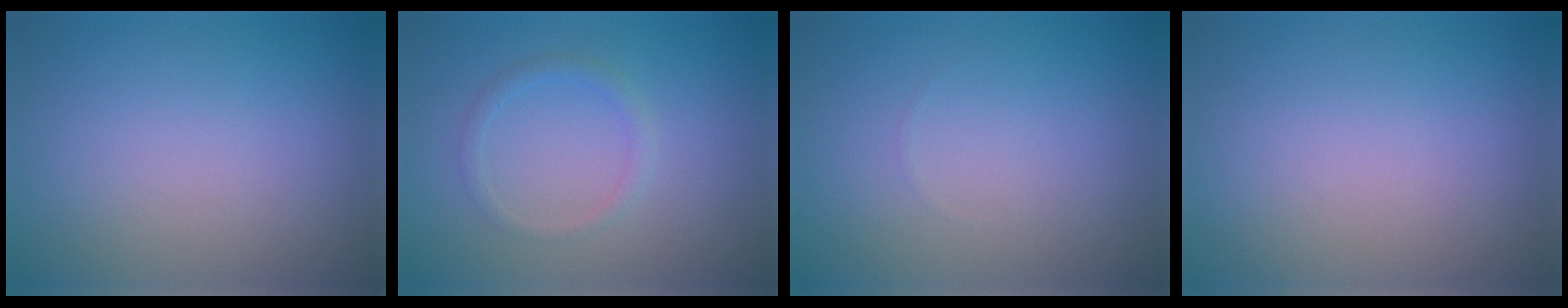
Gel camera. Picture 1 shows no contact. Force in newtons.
{"total": 1.3, "press": 1.3, "slide": 0.1}
{"total": 0.0}
{"total": 0.0}